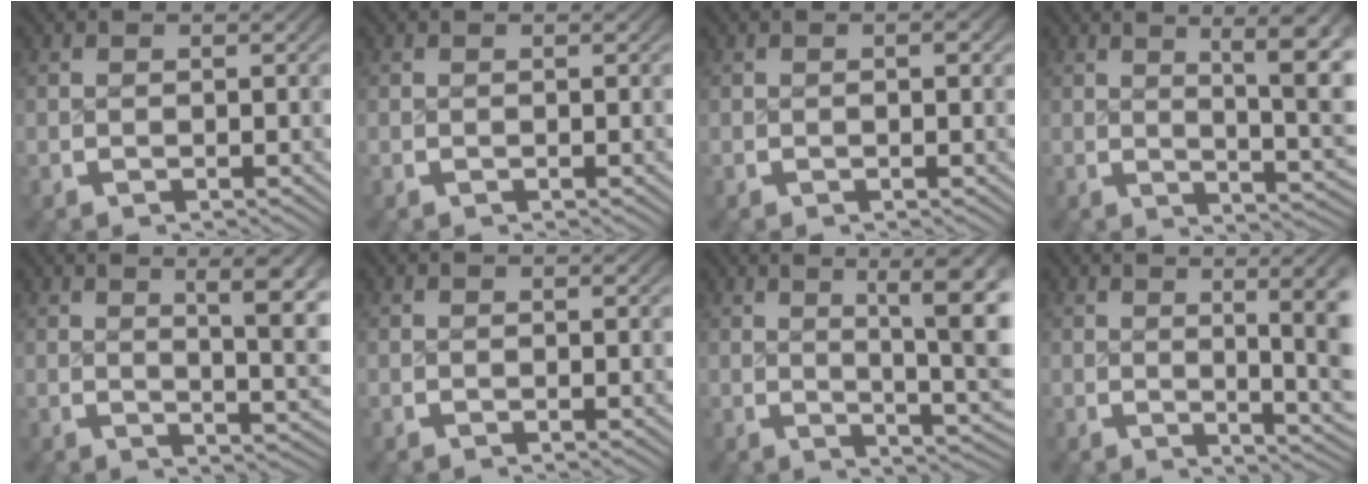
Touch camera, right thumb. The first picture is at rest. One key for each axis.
{"total": 0.0}
{"total": 0.7, "fx": -0.1, "fy": 0.3, "fz": 0.6, "tx": -0.009, "ty": 0.000, "tz": -0.002}
{"total": 7.8, "fx": 1.3, "fy": 3.1, "fz": 7.0, "tx": -0.085, "ty": -0.010, "tz": 0.025}
{"total": 6.9, "fx": 1.5, "fy": 2.5, "fz": 6.3, "tx": -0.071, "ty": -0.006, "tz": 0.028}
{"total": 0.0}
{"total": 9.5, "fx": 2.0, "fy": 4.0, "fz": 8.4, "tx": -0.101, "ty": -0.001, "tz": 0.027}
{"total": 7.5, "fx": 0.3, "fy": 3.1, "fz": 6.9, "tx": -0.081, "ty": -0.008, "tz": 0.008}